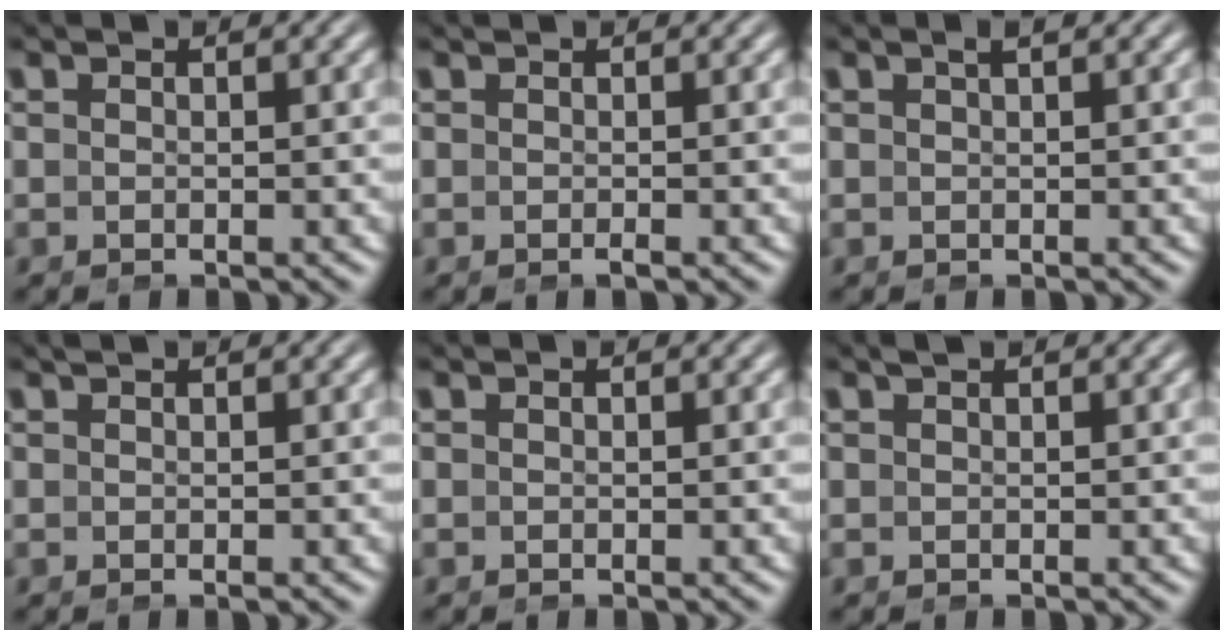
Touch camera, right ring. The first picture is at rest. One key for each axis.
{"total": 0.8, "fx": -0.1, "fy": -0.8, "fz": 0.0, "tx": 0.010, "ty": 0.007, "tz": -0.003}
{"total": 0.7, "fx": 0.3, "fy": -0.5, "fz": 0.4, "tx": -0.002, "ty": 0.004, "tz": 0.010}
{"total": 0.7, "fx": 0.2, "fy": -0.6, "fz": 0.3, "tx": 0.004, "ty": 0.005, "tz": 0.004}
{"total": 0.0}
{"total": 0.7, "fx": 0.5, "fy": -0.4, "fz": 0.0, "tx": 0.003, "ty": 0.003, "tz": 0.009}